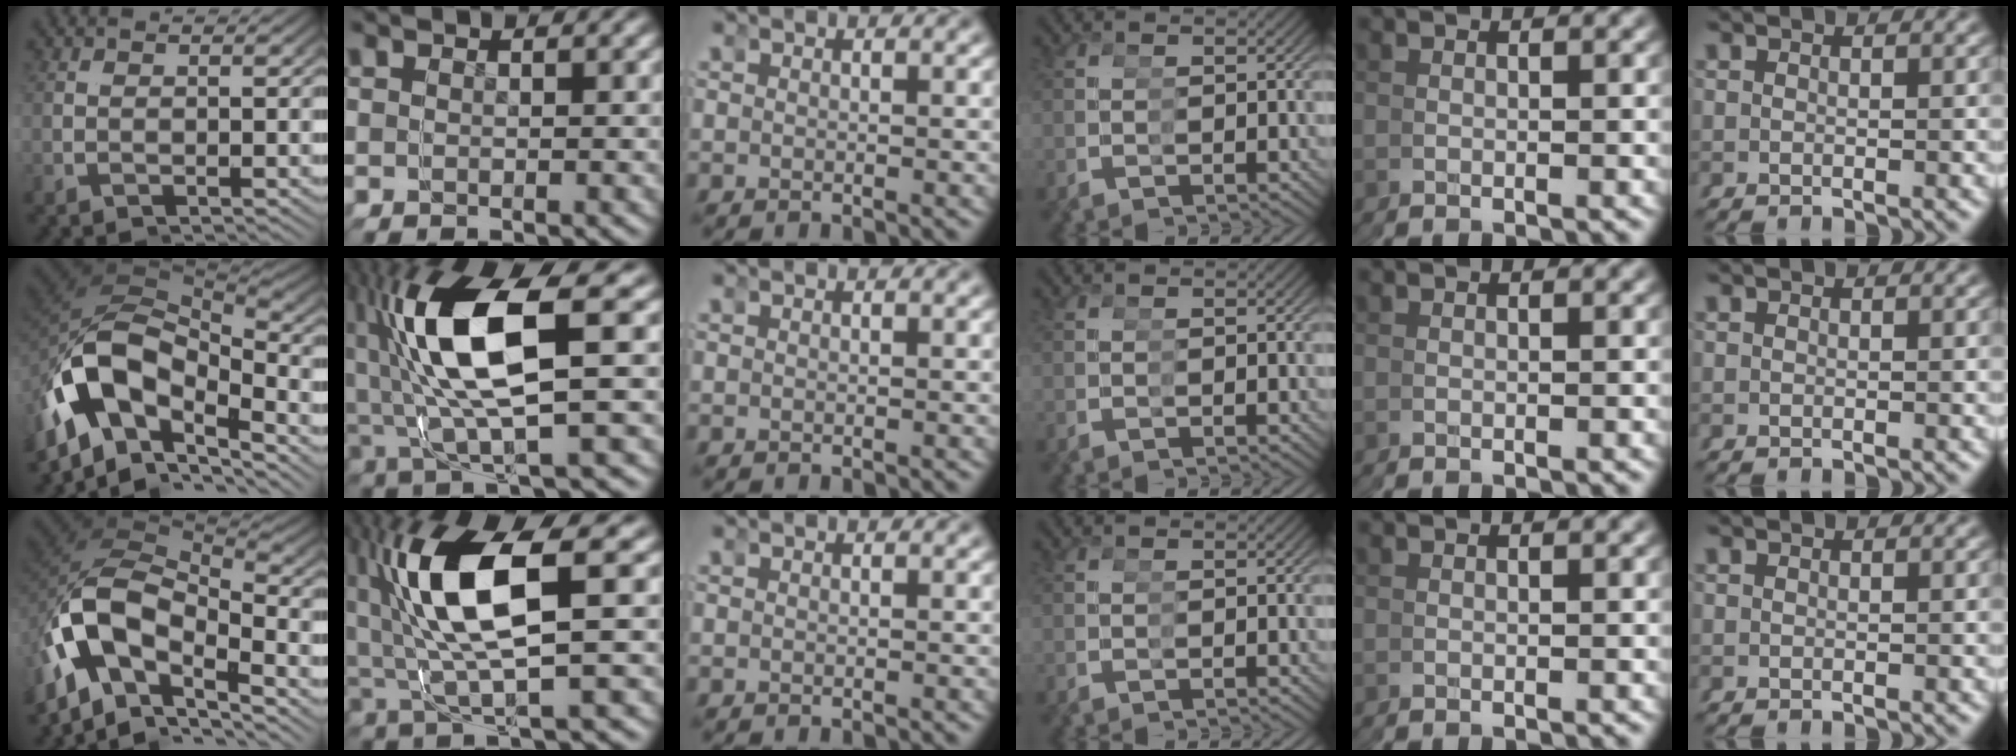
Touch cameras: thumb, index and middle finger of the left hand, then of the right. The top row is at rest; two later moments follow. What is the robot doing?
{"motion": "grasp_and_lifting", "object": "toy banana"}